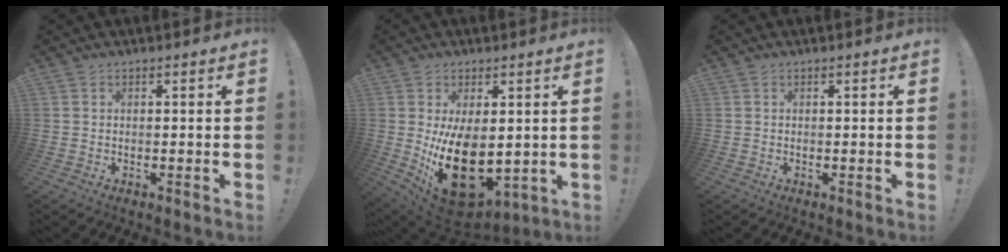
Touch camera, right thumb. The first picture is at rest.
{"total": 19.5, "force": [-1.9, 11.5, 15.6], "torque": [-0.272, -0.012, -0.014]}
{"total": 0.0}